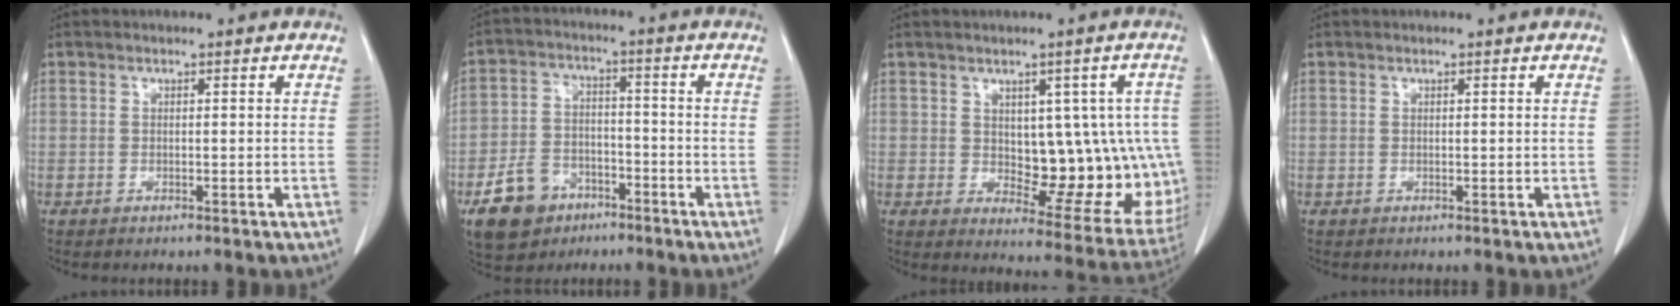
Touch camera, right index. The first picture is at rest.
{"total": 9.2, "force": [-5.3, 6.6, 3.6], "torque": [-0.083, 0.014, -0.089]}
{"total": 14.0, "force": [0.5, 7.4, 11.9], "torque": [-0.125, 0.010, 0.028]}
{"total": 0.0}